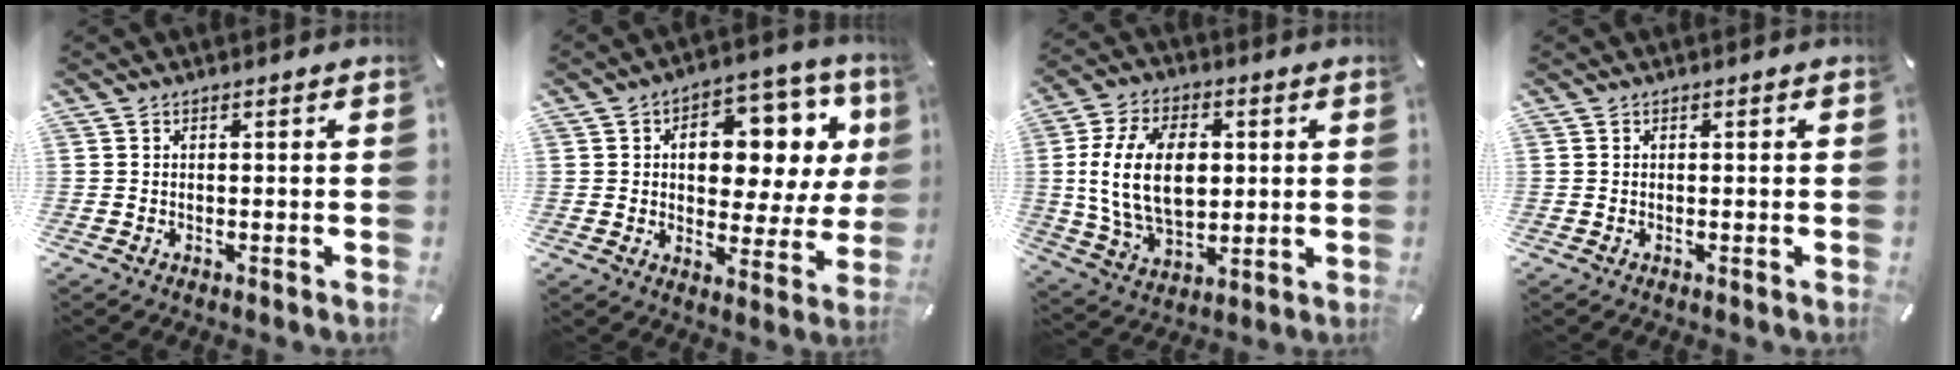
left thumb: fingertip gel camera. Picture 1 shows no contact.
{"total": 14.4, "force": [4.4, 8.9, 10.4], "torque": [-0.134, -0.029, 0.071]}
{"total": 17.0, "force": [1.6, 11.5, 12.4], "torque": [-0.267, 0.006, 0.028]}
{"total": 0.0}